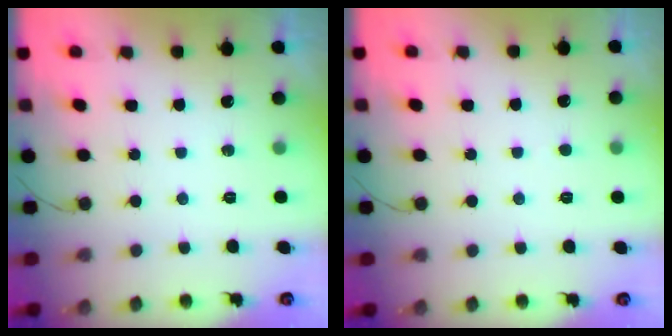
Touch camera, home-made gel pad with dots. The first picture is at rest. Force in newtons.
{"total": 2.5, "press": 2.4, "slide": 0.3}